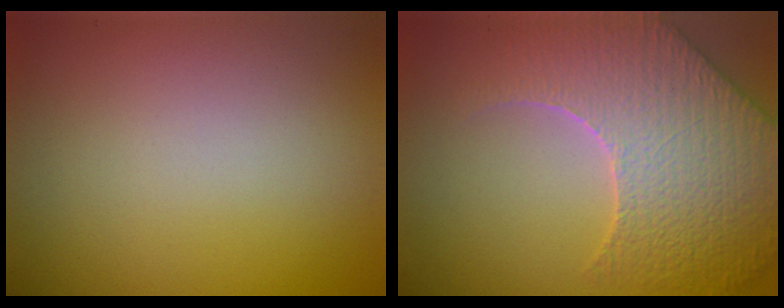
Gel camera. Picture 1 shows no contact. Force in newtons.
{"total": 8.6, "press": 6.3, "slide": 5.9}